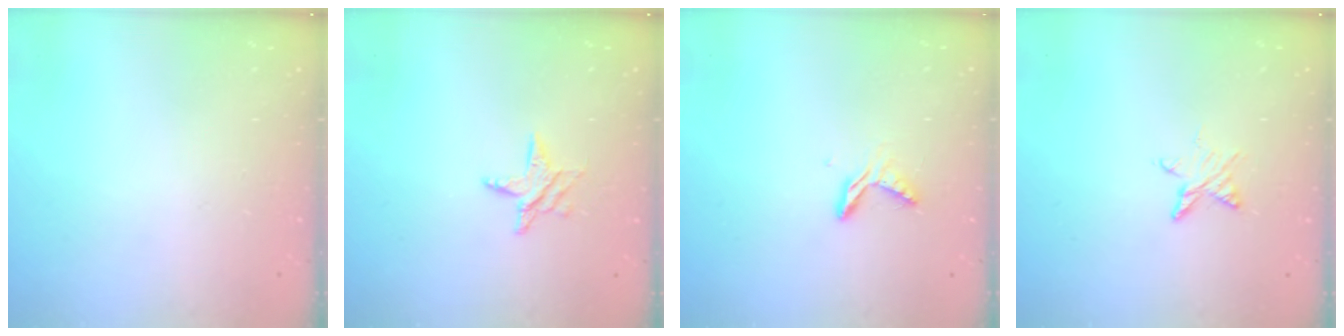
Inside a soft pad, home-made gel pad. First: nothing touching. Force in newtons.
{"total": 6.1, "press": 6.0, "slide": 0.7}
{"total": 6.4, "press": 6.4, "slide": 0.4}
{"total": 3.9, "press": 3.9, "slide": 0.5}